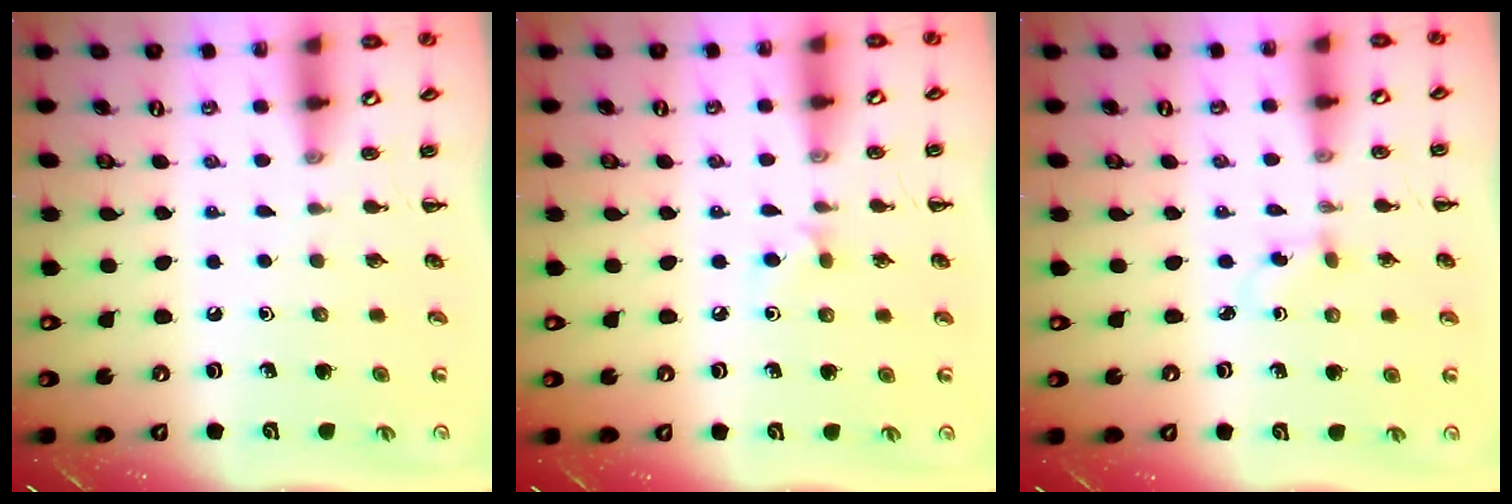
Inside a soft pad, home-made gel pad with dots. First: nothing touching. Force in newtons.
{"total": 5.2, "press": 4.8, "slide": 2.0}
{"total": 1.9, "press": 1.6, "slide": 0.9}